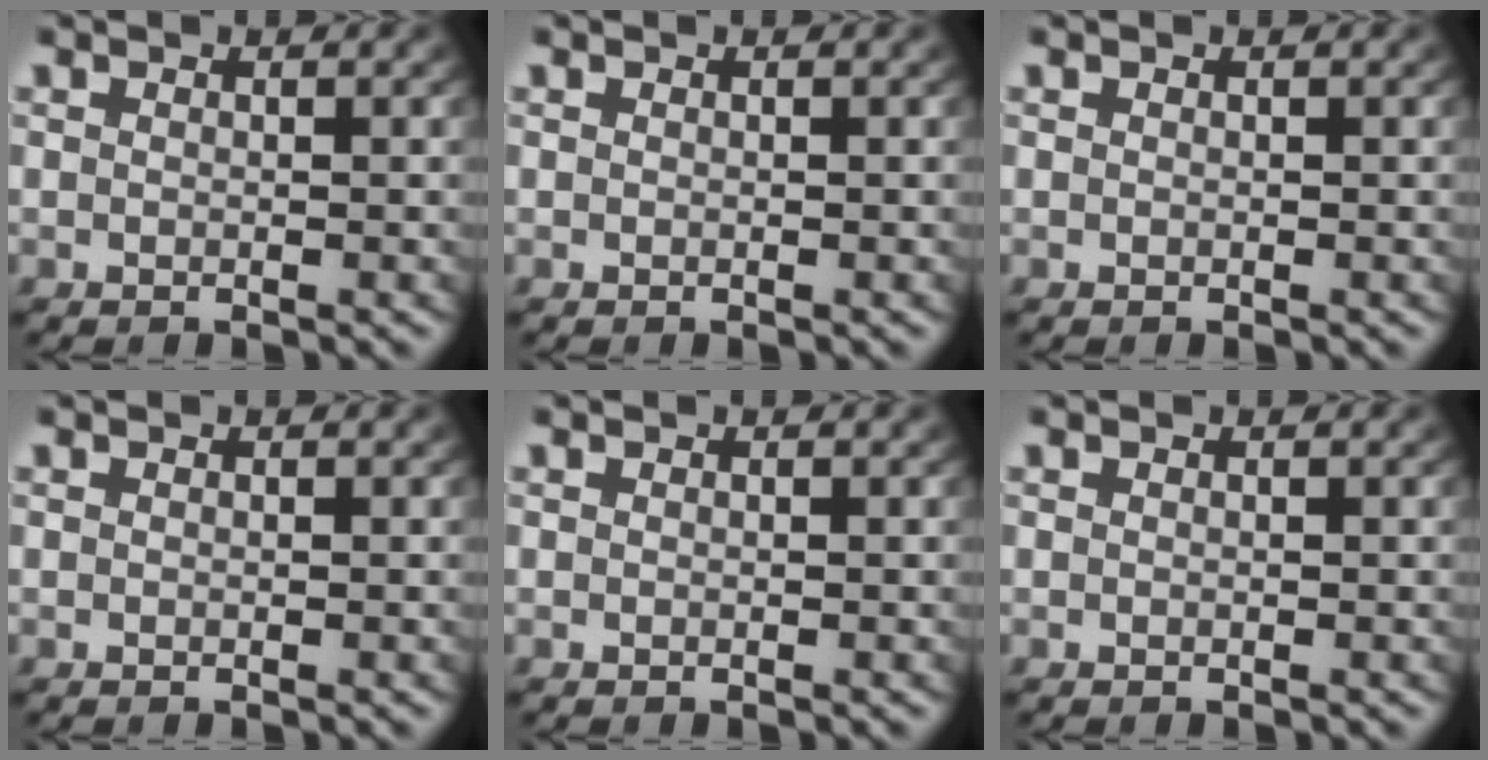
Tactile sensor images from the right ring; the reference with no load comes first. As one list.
[{"total": 0.0}, {"total": 0.0}, {"total": 0.0}, {"total": 0.0}, {"total": 0.0}]